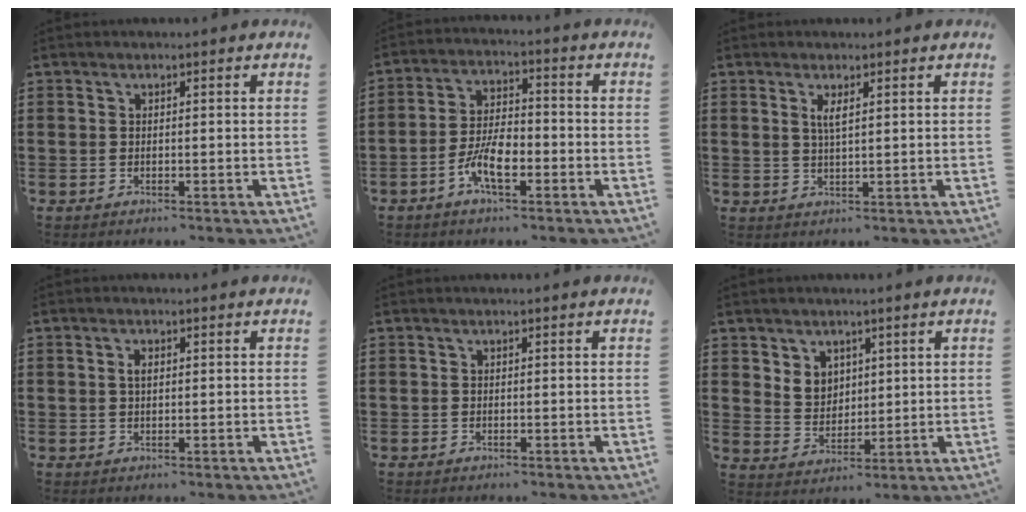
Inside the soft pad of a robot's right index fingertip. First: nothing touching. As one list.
[{"total": 6.9, "force": [-3.2, 2.6, 5.6], "torque": [-0.126, -0.007, -0.063]}, {"total": 2.1, "force": [0.9, 0.5, 1.8], "torque": [-0.038, 0.003, 0.014]}, {"total": 1.5, "force": [0.3, 0.7, 1.2], "torque": [-0.026, 0.006, 0.004]}, {"total": 0.0}, {"total": 4.6, "force": [2.7, 3.7, 0.8], "torque": [-0.024, 0.006, 0.050]}]